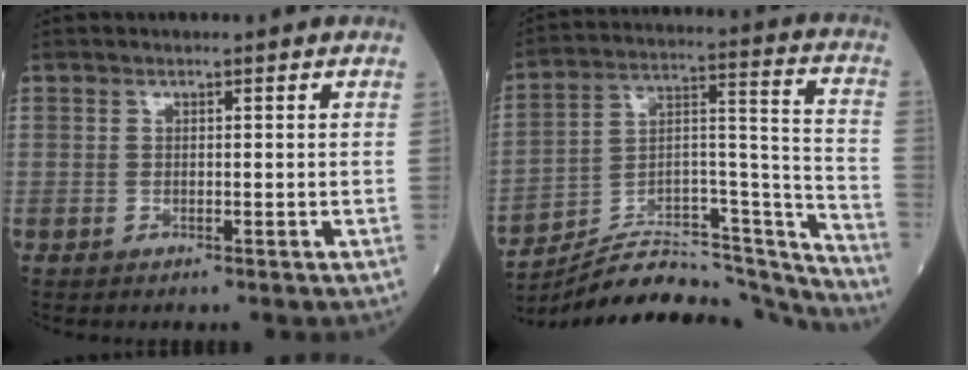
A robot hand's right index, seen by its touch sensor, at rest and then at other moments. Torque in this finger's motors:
{"motor_torque": [1.02, -1.12, 0.10, 0.04]}